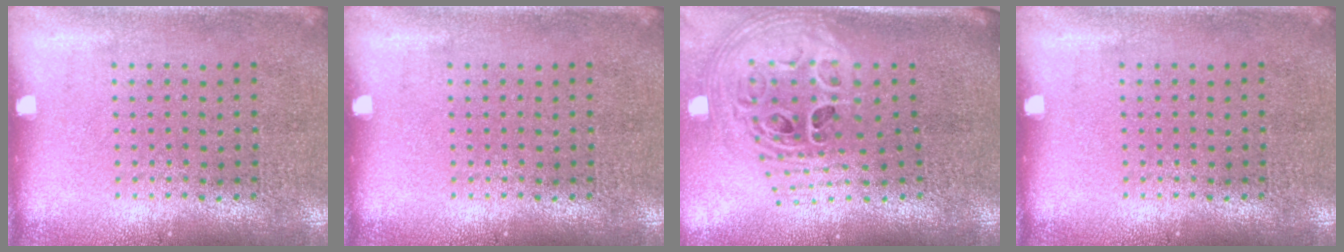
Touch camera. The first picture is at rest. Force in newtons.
{"total": 0.0}
{"total": 2.8, "press": 2.0, "slide": 1.9}
{"total": 0.0}